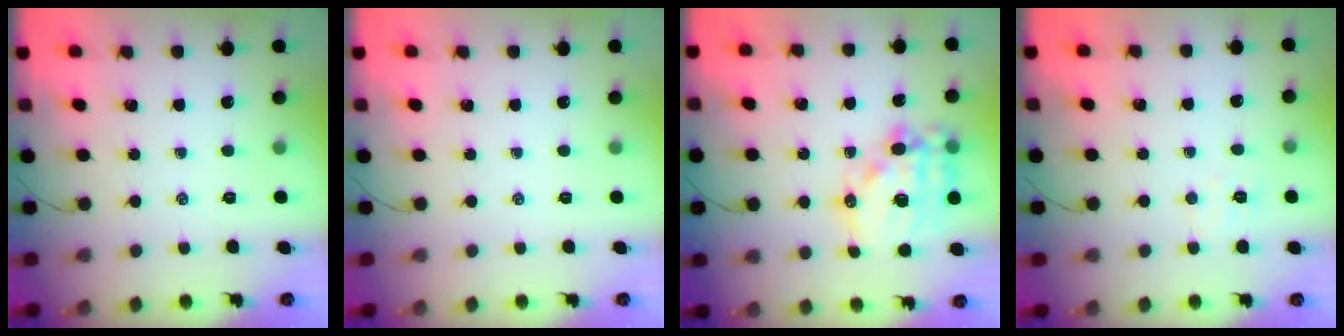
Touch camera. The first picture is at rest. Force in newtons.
{"total": 0.0}
{"total": 18.7, "press": 18.3, "slide": 4.0}
{"total": 4.1, "press": 4.0, "slide": 1.0}